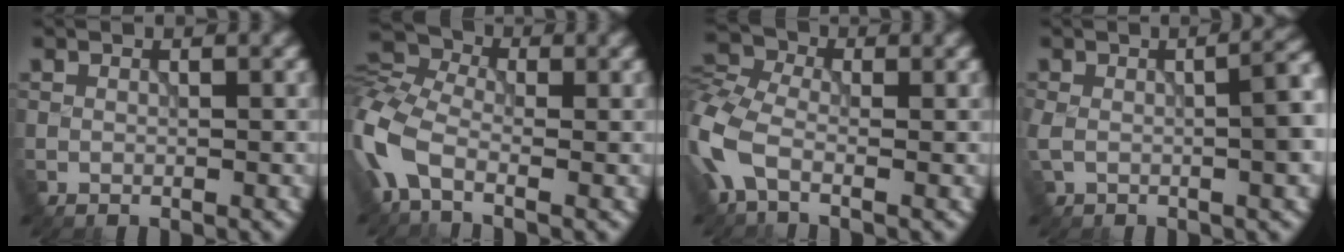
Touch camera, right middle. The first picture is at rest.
{"total": 6.3, "force": [-2.3, 3.6, 4.6], "torque": [-0.112, 0.001, -0.070]}
{"total": 5.5, "force": [-1.9, 3.1, 4.1], "torque": [-0.103, 0.003, -0.062]}
{"total": 6.7, "force": [-0.1, 2.6, 6.2], "torque": [-0.089, 0.000, 0.001]}